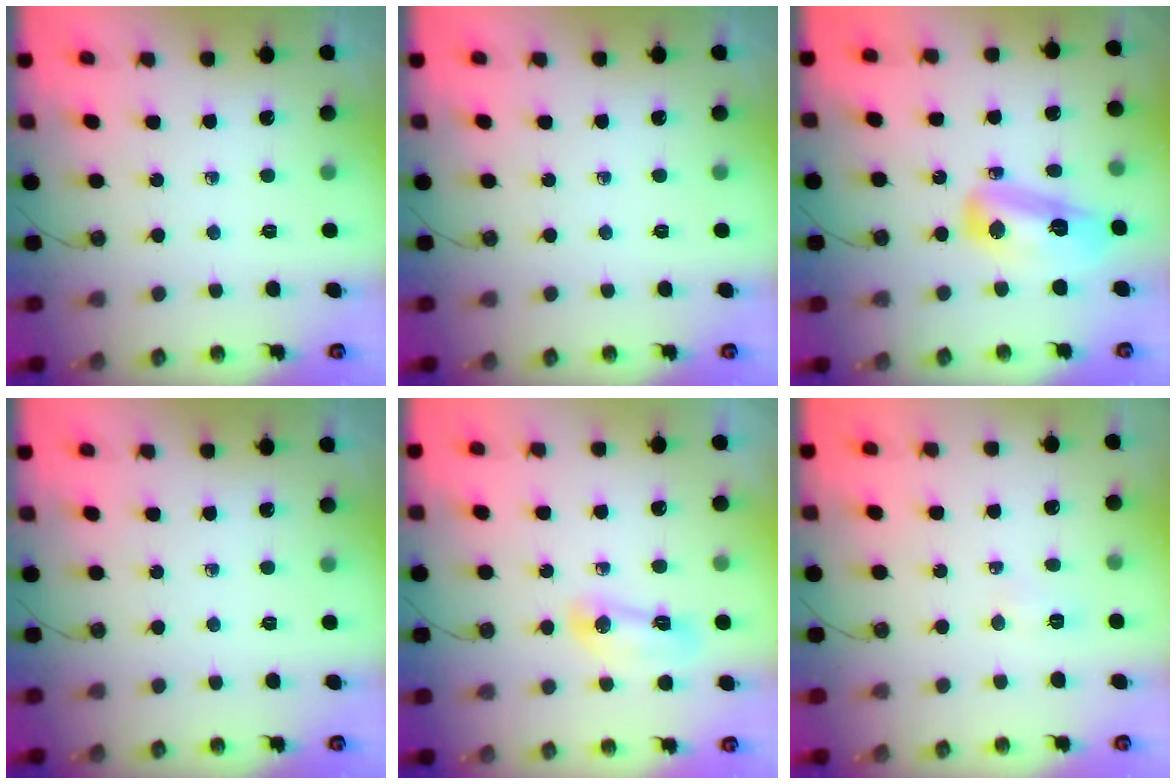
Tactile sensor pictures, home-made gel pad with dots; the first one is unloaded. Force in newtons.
{"total": 0.0}
{"total": 11.9, "press": 11.8, "slide": 1.1}
{"total": 0.0}
{"total": 7.2, "press": 7.1, "slide": 0.9}
{"total": 4.3, "press": 4.2, "slide": 0.9}